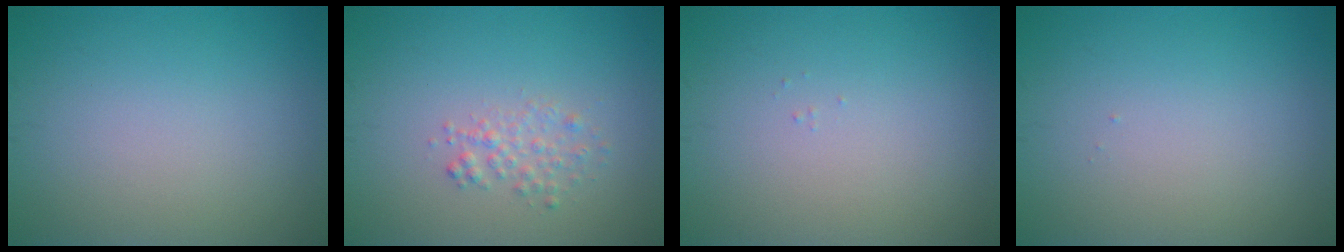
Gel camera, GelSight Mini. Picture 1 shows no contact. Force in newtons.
{"total": 1.6, "press": 1.6, "slide": 0.1}
{"total": 0.0}
{"total": 0.0}